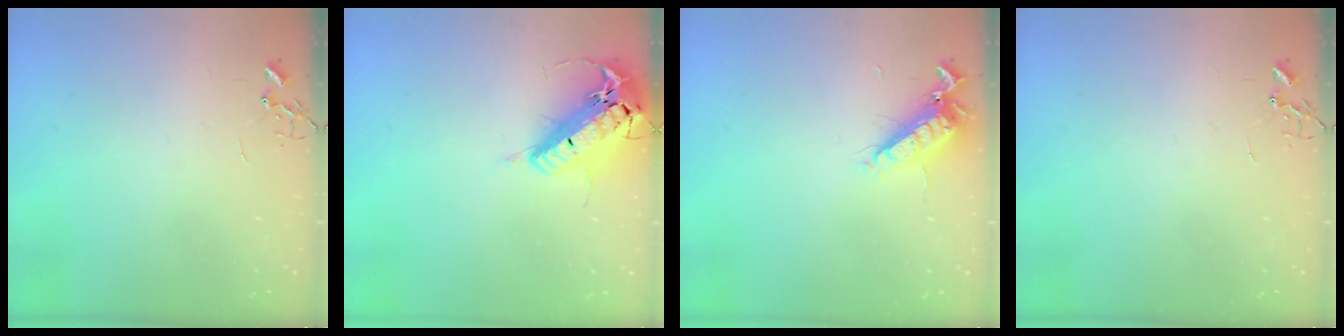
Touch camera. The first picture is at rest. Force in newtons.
{"total": 22.0, "press": 21.5, "slide": 4.5}
{"total": 13.5, "press": 13.3, "slide": 1.9}
{"total": 0.0}